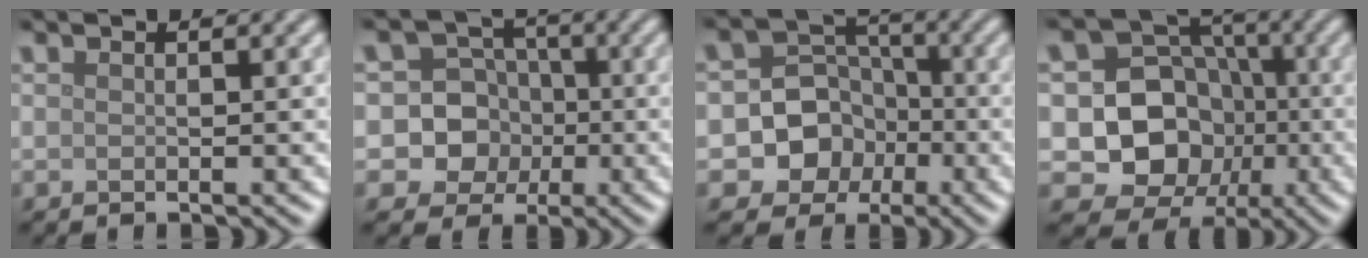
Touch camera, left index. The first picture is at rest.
{"total": 8.8, "force": [-1.3, 8.5, 2.1], "torque": [-0.035, 0.022, -0.047]}
{"total": 7.3, "force": [-2.4, 6.7, 1.9], "torque": [-0.003, 0.010, -0.062]}
{"total": 9.1, "force": [-1.5, 8.0, 4.0], "torque": [-0.039, 0.003, -0.055]}